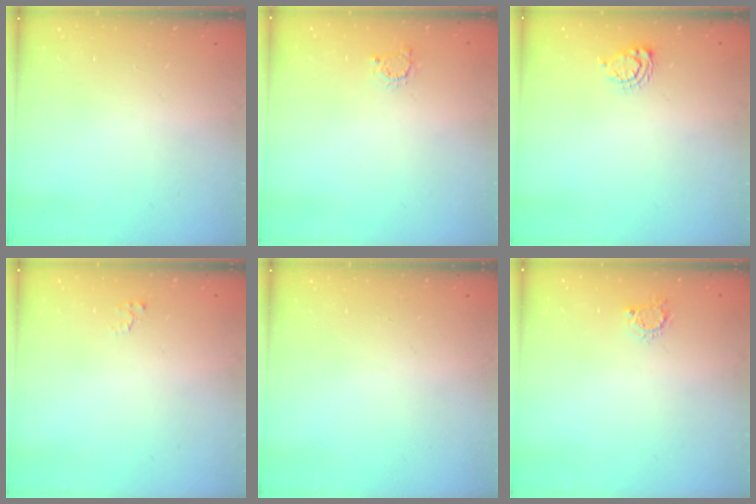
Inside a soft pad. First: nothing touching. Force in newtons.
{"total": 2.2, "press": 2.2, "slide": 0.4}
{"total": 5.5, "press": 5.5, "slide": 0.5}
{"total": 2.4, "press": 2.4, "slide": 0.2}
{"total": 0.0}
{"total": 3.8, "press": 3.7, "slide": 0.4}